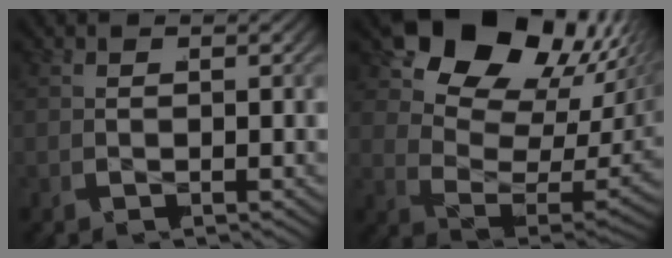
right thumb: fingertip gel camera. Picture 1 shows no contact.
{"total": 14.2, "force": [4.2, 8.2, 10.8], "torque": [-0.209, -0.010, 0.068]}